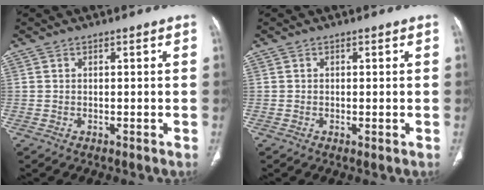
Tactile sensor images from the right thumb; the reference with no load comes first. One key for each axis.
{"total": 0.6, "fx": -0.1, "fy": 0.2, "fz": 0.6, "tx": -0.015, "ty": -0.004, "tz": -0.003}